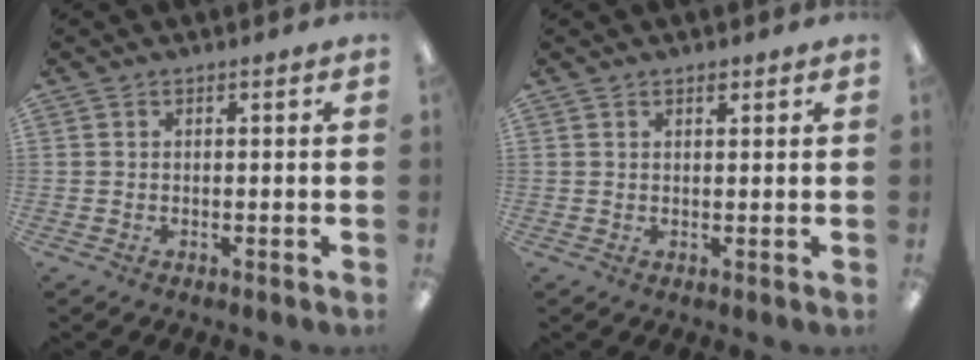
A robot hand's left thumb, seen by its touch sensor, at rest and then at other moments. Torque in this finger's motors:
{"motor_torque": [-0.10, 0.02, -0.33, -0.10, 0.04]}